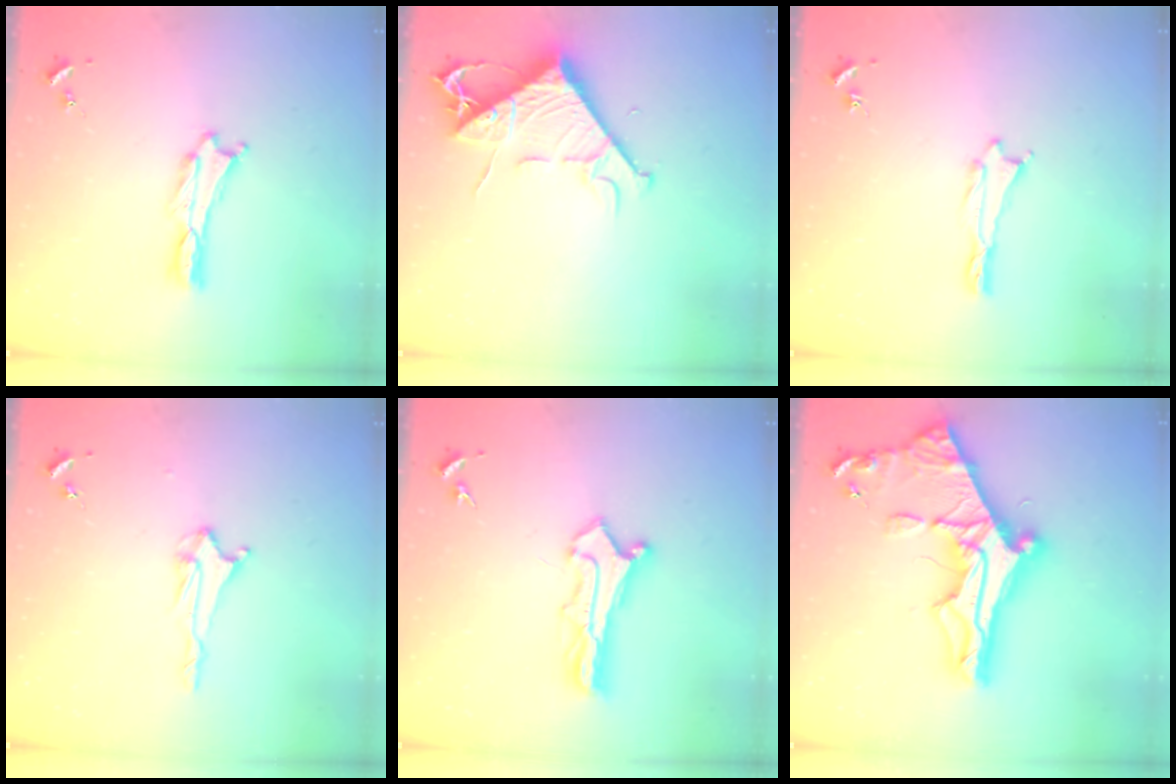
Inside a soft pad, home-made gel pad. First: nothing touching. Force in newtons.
{"total": 8.4, "press": 8.3, "slide": 1.1}
{"total": 0.5, "press": 0.5, "slide": 0.2}
{"total": 2.1, "press": 2.0, "slide": 0.4}
{"total": 2.6, "press": 2.6, "slide": 0.2}
{"total": 12.4, "press": 12.3, "slide": 1.4}